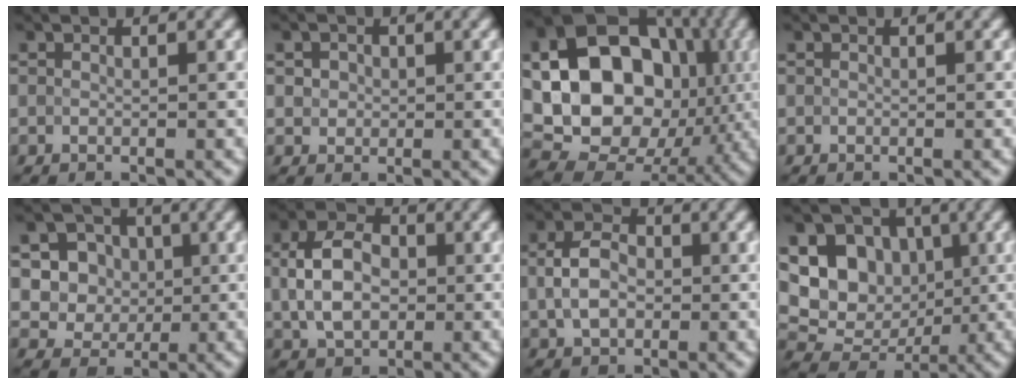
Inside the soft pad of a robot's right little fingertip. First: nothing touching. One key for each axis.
{"total": 2.2, "fx": 0.8, "fy": 1.8, "fz": 1.0, "tx": -0.015, "ty": 0.010, "tz": 0.008}
{"total": 20.2, "fx": 1.1, "fy": 16.5, "fz": 11.6, "tx": -0.208, "ty": 0.013, "tz": 0.008}
{"total": 0.0}
{"total": 5.3, "fx": 1.1, "fy": 4.7, "fz": 2.1, "tx": -0.037, "ty": 0.009, "tz": 0.017}
{"total": 6.0, "fx": 0.3, "fy": 4.2, "fz": 4.2, "tx": -0.087, "ty": 0.010, "tz": 0.001}
{"total": 4.2, "fx": 0.1, "fy": 3.0, "fz": 3.0, "tx": -0.067, "ty": 0.005, "tz": -0.004}
{"total": 9.7, "fx": 2.2, "fy": 8.0, "fz": 4.9, "tx": -0.087, "ty": 0.026, "tz": 0.018}